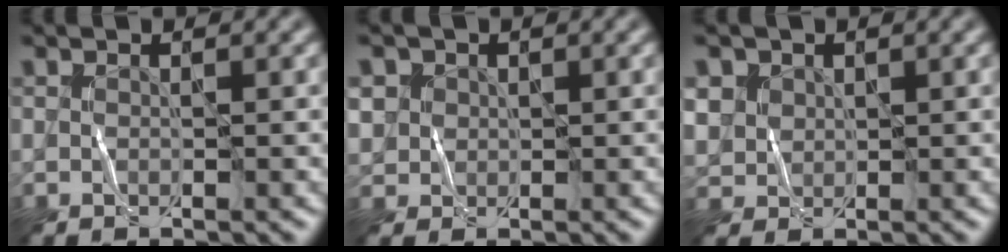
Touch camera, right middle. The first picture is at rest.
{"total": 2.4, "force": [0.9, 2.2, 0.2], "torque": [-0.020, 0.008, 0.012]}
{"total": 2.9, "force": [1.4, 2.5, 0.4], "torque": [-0.040, 0.005, 0.027]}